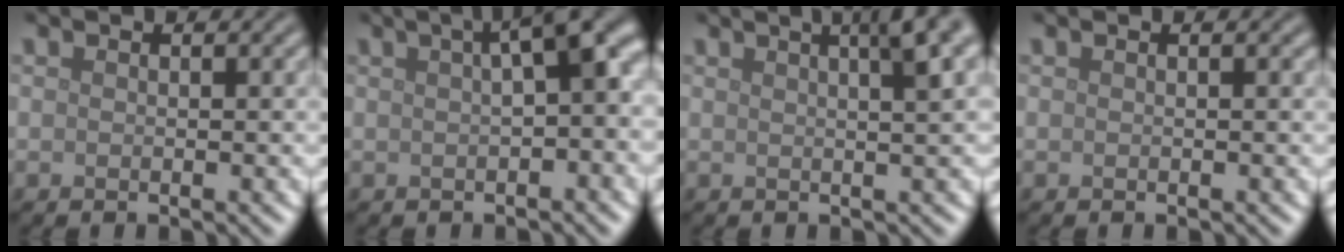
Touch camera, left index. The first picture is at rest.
{"total": 7.1, "force": [1.7, 2.1, 6.6], "torque": [-0.069, 0.023, 0.024]}
{"total": 6.5, "force": [3.0, 2.1, 5.4], "torque": [-0.036, 0.040, 0.015]}
{"total": 0.0}